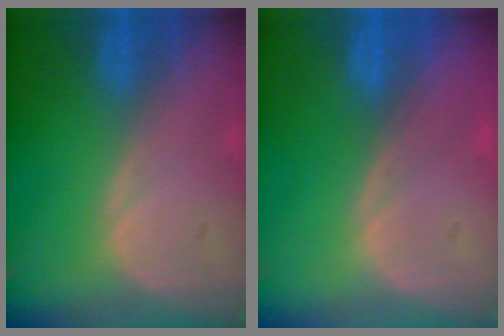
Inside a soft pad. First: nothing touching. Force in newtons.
{"total": 0.0}